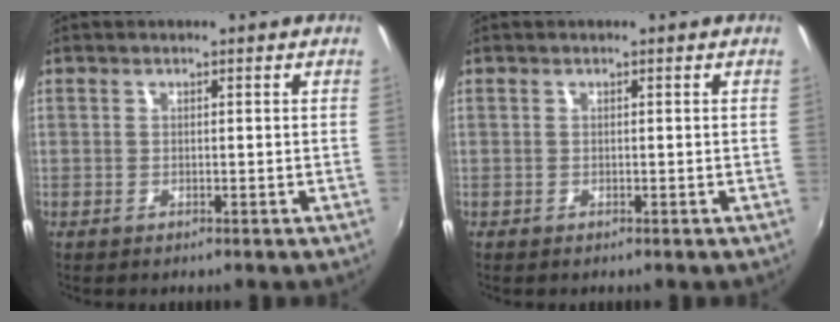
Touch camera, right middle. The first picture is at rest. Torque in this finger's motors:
{"motor_torque": [0.05, -0.14, 0.02, 0.00]}